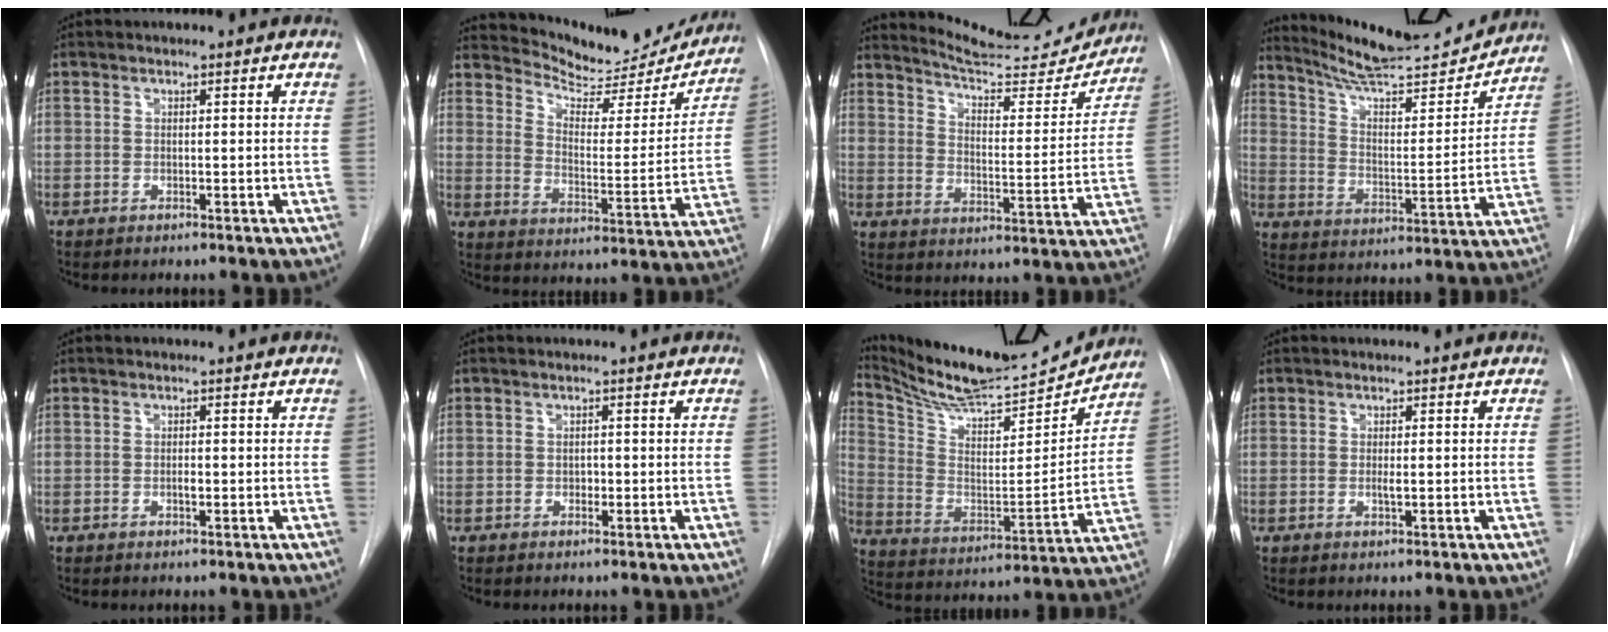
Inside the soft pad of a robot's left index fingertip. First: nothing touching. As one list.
[{"total": 16.9, "force": [16.3, 3.6, 2.8], "torque": [-0.034, -0.046, 0.214]}, {"total": 17.3, "force": [16.8, 1.9, 3.8], "torque": [-0.053, -0.051, 0.223]}, {"total": 19.3, "force": [18.3, 1.5, 6.1], "torque": [-0.099, -0.030, 0.271]}, {"total": 0.7, "force": [-0.1, 0.2, 0.6], "torque": [-0.013, 0.000, -0.003]}, {"total": 0.6, "force": [-0.1, 0.5, 0.4], "torque": [-0.003, 0.003, -0.003]}, {"total": 20.6, "force": [19.5, 2.1, 6.3], "torque": [-0.129, -0.034, 0.310]}, {"total": 0.9, "force": [0.2, 0.1, 0.9], "torque": [-0.021, 0.000, 0.003]}]